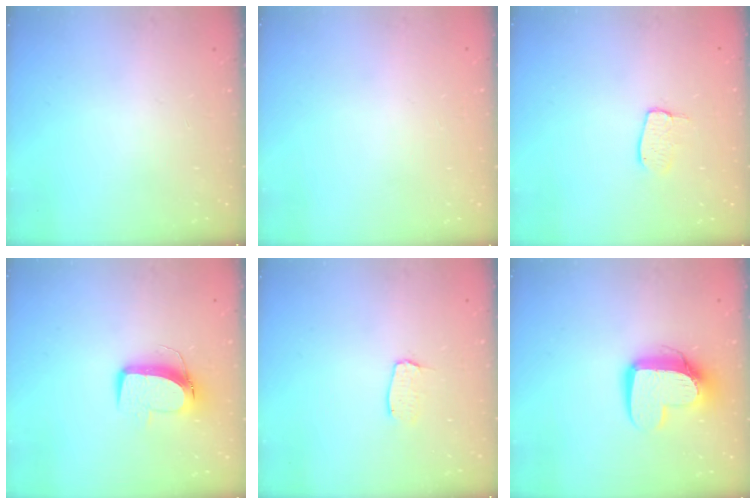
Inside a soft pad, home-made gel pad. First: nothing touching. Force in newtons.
{"total": 0.0}
{"total": 5.5, "press": 5.5, "slide": 0.3}
{"total": 9.9, "press": 9.9, "slide": 0.8}
{"total": 3.6, "press": 3.6, "slide": 0.3}
{"total": 12.2, "press": 12.2, "slide": 1.2}